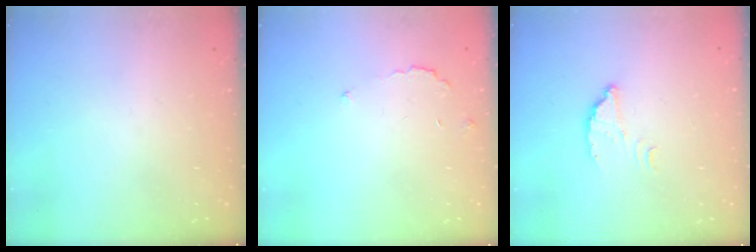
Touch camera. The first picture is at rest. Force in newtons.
{"total": 3.1, "press": 3.1, "slide": 0.3}
{"total": 2.4, "press": 2.4, "slide": 0.2}